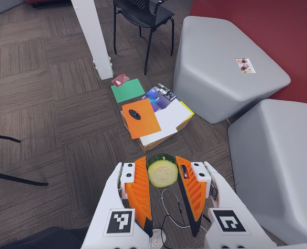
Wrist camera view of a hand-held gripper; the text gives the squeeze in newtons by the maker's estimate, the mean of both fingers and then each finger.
{"total": 9.2, "left": 9.2, "right": 9.1}